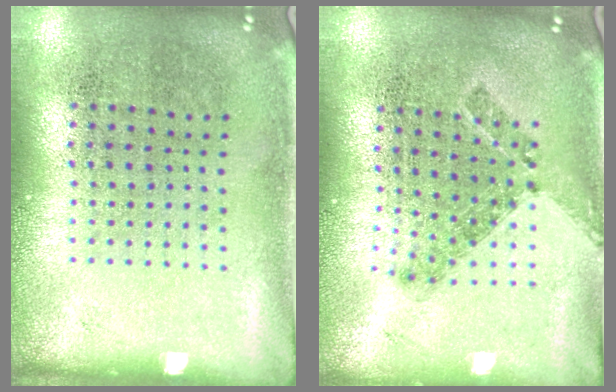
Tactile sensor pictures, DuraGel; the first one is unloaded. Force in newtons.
{"total": 0.8, "press": 0.8, "slide": 0.3}